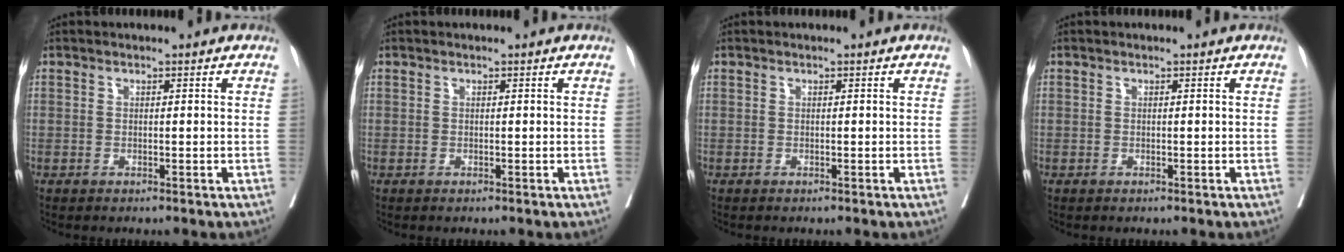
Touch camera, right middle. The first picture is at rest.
{"total": 0.0}
{"total": 0.0}
{"total": 0.0}